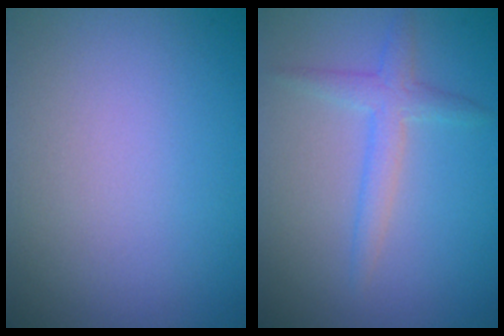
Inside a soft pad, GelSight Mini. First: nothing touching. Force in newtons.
{"total": 2.3, "press": 2.3, "slide": 0.1}